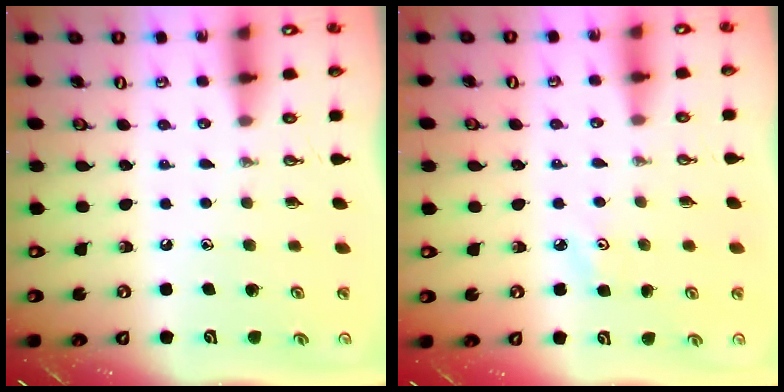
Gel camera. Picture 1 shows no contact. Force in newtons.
{"total": 3.0, "press": 3.0, "slide": 0.5}